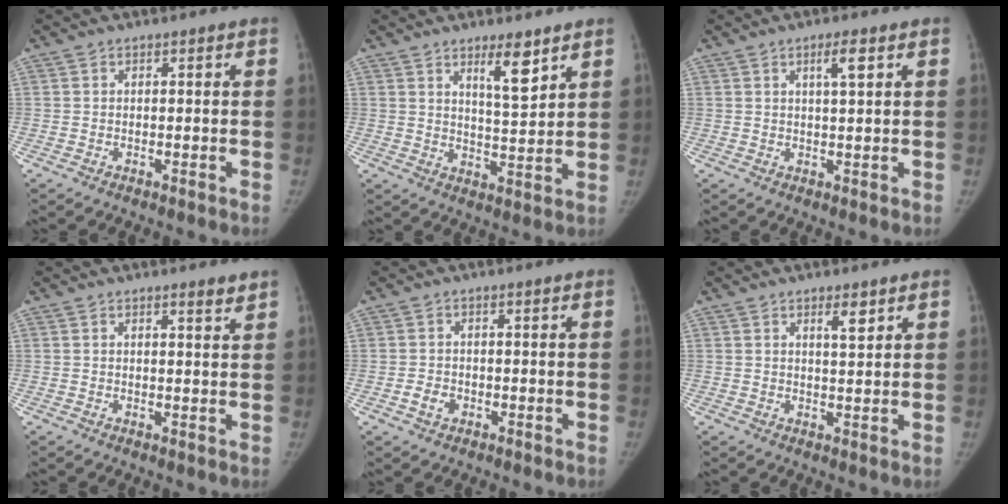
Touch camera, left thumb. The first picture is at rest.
{"total": 6.8, "force": [4.4, 1.5, 5.0], "torque": [-0.070, -0.037, 0.073]}
{"total": 3.4, "force": [1.6, 0.5, 3.0], "torque": [-0.050, -0.006, 0.027]}
{"total": 1.9, "force": [1.5, 0.1, 1.1], "torque": [-0.011, -0.012, 0.022]}
{"total": 2.4, "force": [-0.9, 1.9, 1.2], "torque": [-0.015, 0.007, -0.014]}
{"total": 3.1, "force": [1.9, 0.7, 2.3], "torque": [-0.032, -0.014, 0.032]}